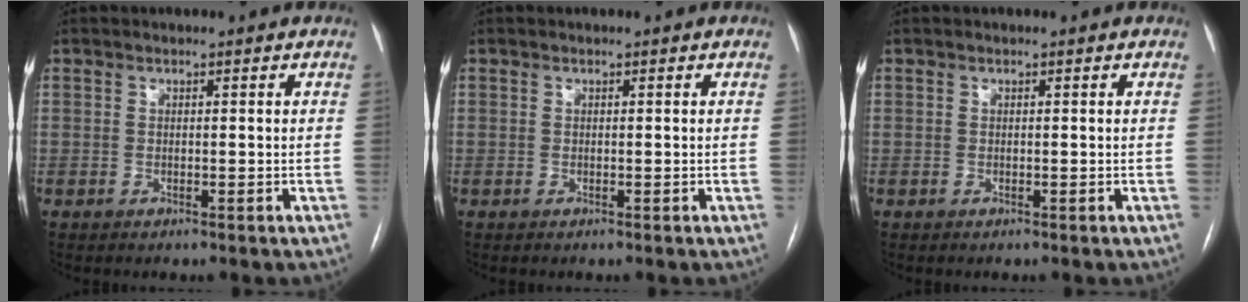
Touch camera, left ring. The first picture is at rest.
{"total": 0.0}
{"total": 0.0}